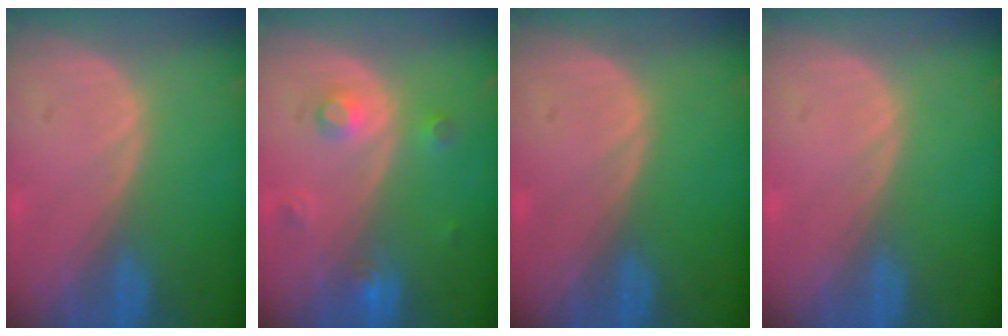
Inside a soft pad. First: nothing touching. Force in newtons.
{"total": 3.4, "press": 3.0, "slide": 1.6}
{"total": 0.0}
{"total": 0.0}